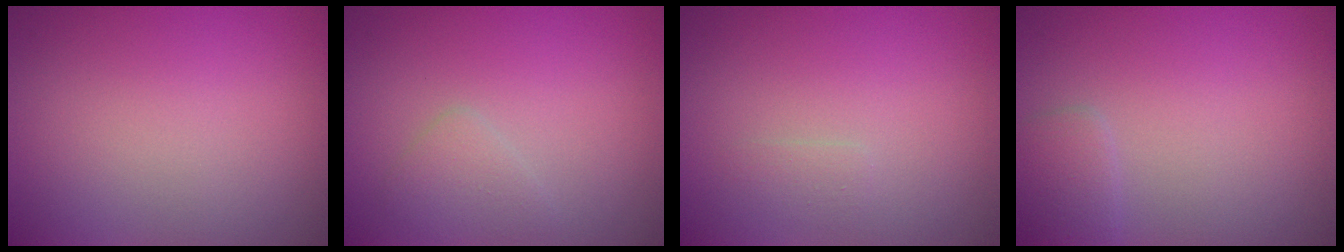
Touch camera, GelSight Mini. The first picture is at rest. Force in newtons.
{"total": 1.5, "press": 1.5, "slide": 0.1}
{"total": 0.7, "press": 0.7, "slide": 0.1}
{"total": 1.4, "press": 1.4, "slide": 0.0}